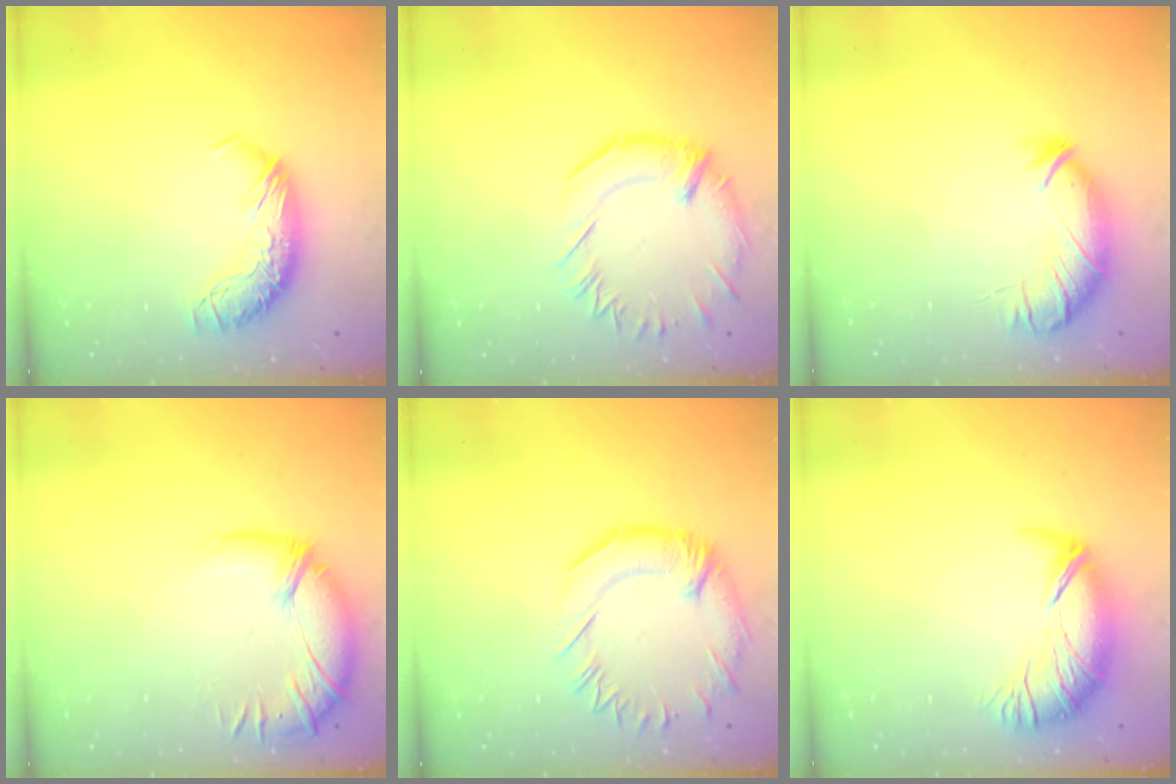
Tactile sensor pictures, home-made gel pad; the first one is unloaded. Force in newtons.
{"total": 2.1, "press": 1.6, "slide": 1.4}
{"total": 3.8, "press": 3.5, "slide": 1.4}
{"total": 3.0, "press": 1.5, "slide": 2.6}
{"total": 2.8, "press": 2.3, "slide": 1.5}
{"total": 2.6, "press": 1.8, "slide": 1.9}